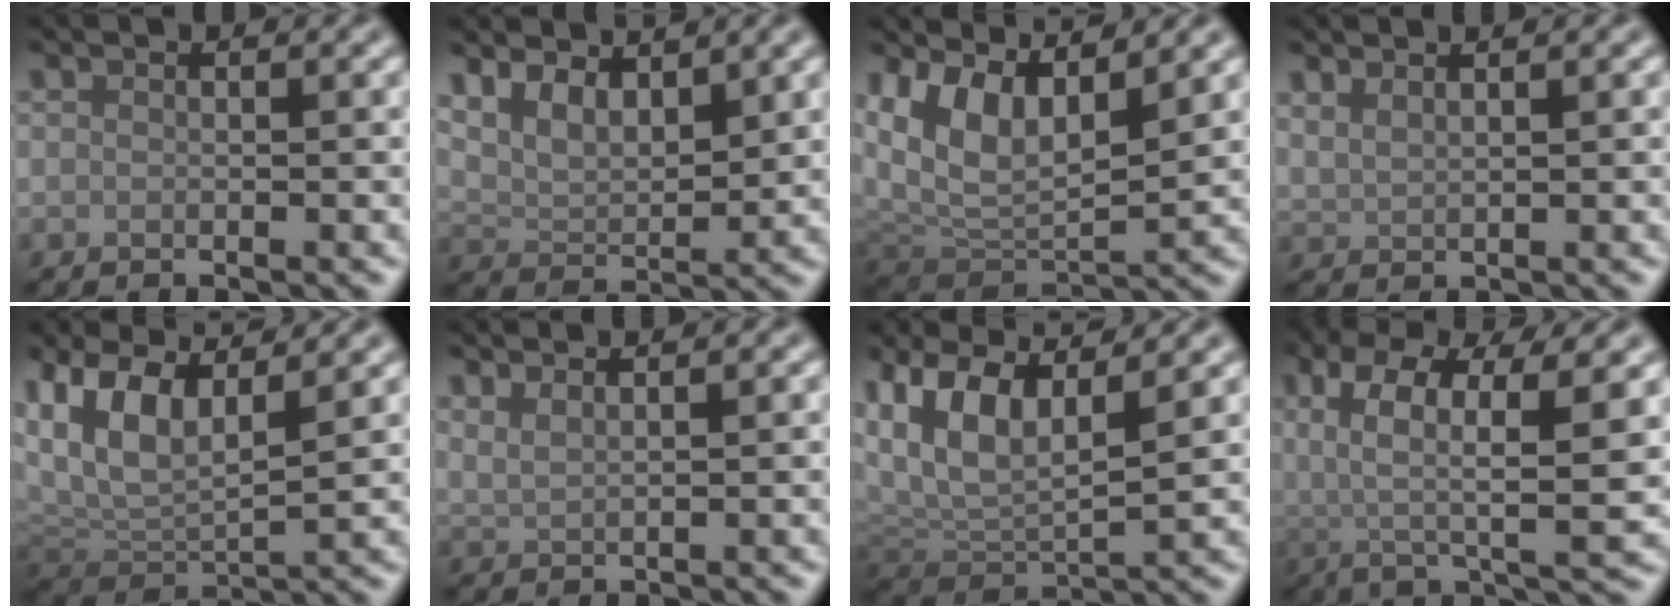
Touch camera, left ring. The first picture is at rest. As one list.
[{"total": 4.1, "force": [2.7, 1.8, 2.4], "torque": [-0.054, -0.005, 0.050]}, {"total": 7.2, "force": [3.6, 3.7, 5.0], "torque": [-0.099, -0.012, 0.067]}, {"total": 1.6, "force": [1.4, 0.4, 0.6], "torque": [-0.014, 0.002, 0.029]}, {"total": 7.0, "force": [3.4, 3.3, 5.1], "torque": [-0.100, 0.008, 0.064]}, {"total": 2.0, "force": [1.6, 0.7, 1.0], "torque": [-0.016, 0.003, 0.026]}, {"total": 7.8, "force": [3.7, 3.7, 5.8], "torque": [-0.111, 0.018, 0.065]}, {"total": 8.1, "force": [1.8, 3.0, 7.3], "torque": [-0.147, -0.003, 0.024]}]